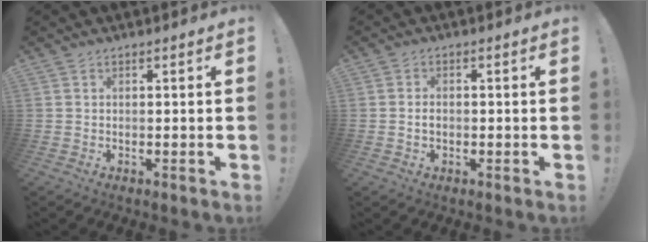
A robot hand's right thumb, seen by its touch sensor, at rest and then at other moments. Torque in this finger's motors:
{"motor_torque": [0.05, -0.17, -0.21, 0.24, 0.10]}